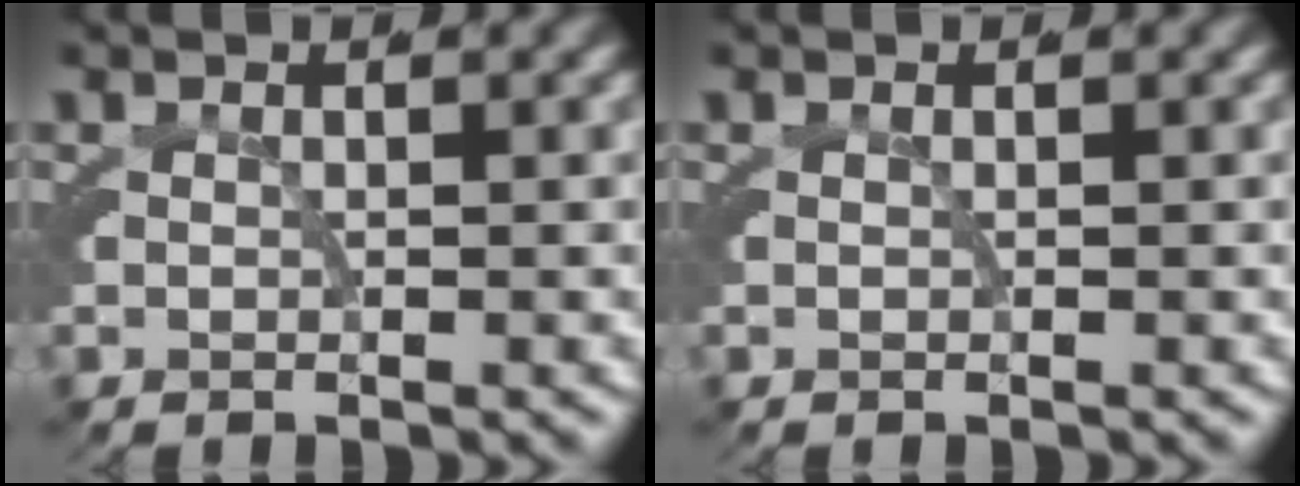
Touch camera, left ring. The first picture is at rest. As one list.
[{"total": 0.0}]